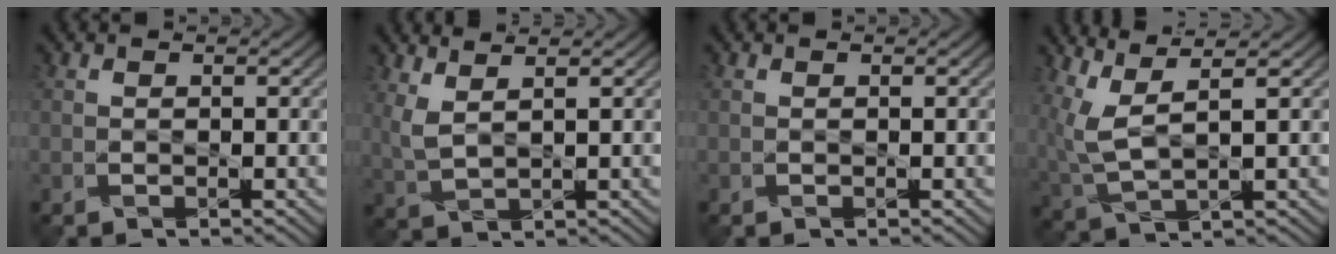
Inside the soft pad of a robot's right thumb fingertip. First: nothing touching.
{"total": 3.3, "force": [2.4, 0.7, 2.1], "torque": [-0.069, 0.006, 0.055]}
{"total": 0.0}
{"total": 6.5, "force": [3.3, 1.7, 5.4], "torque": [-0.145, 0.009, 0.074]}